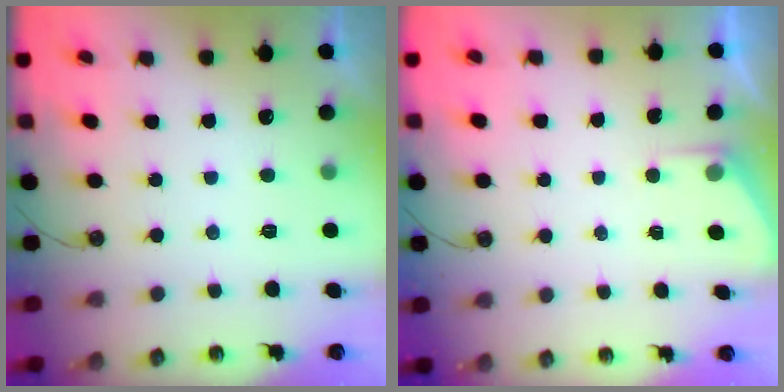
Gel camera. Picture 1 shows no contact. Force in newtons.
{"total": 2.3, "press": 2.3, "slide": 0.3}